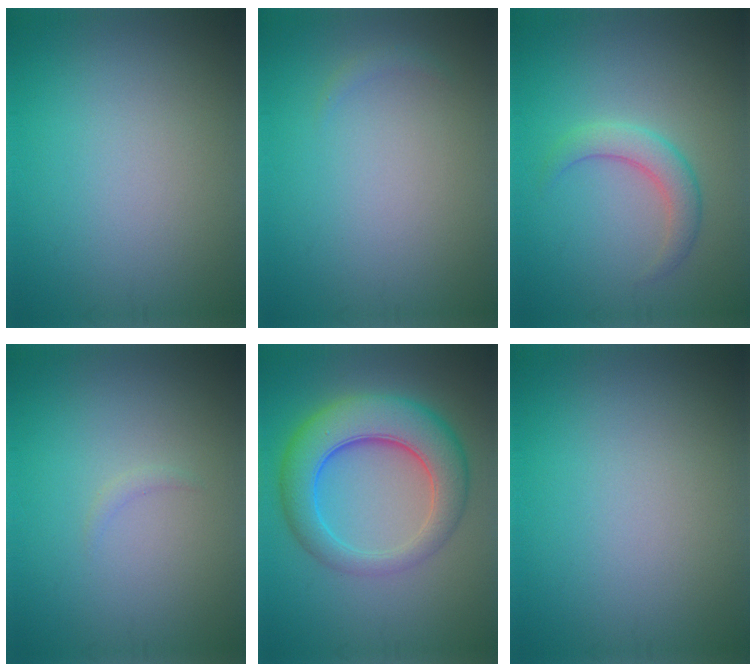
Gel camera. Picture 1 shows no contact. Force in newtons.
{"total": 0.6, "press": 0.6, "slide": 0.0}
{"total": 2.7, "press": 2.7, "slide": 0.1}
{"total": 0.5, "press": 0.5, "slide": 0.1}
{"total": 8.0, "press": 8.0, "slide": 0.3}
{"total": 0.0}